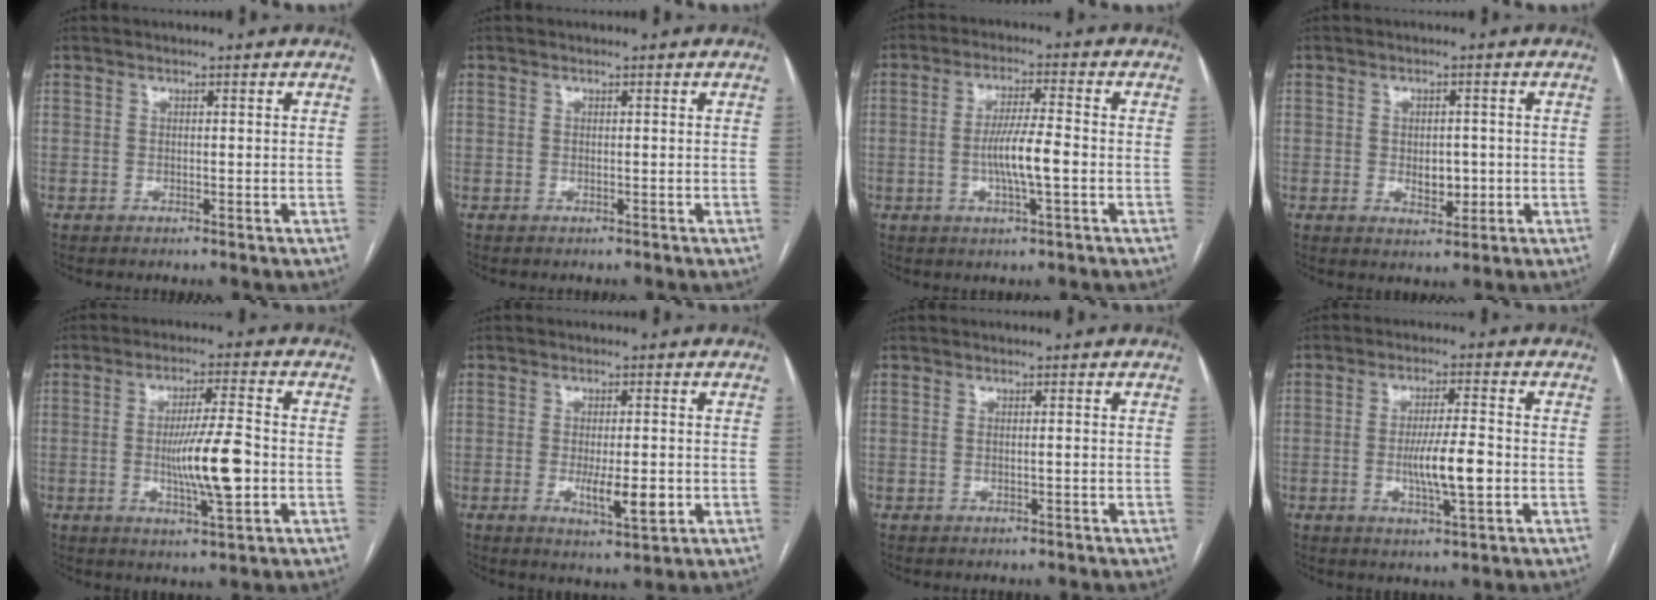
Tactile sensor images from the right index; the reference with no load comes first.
{"total": 0.0}
{"total": 7.1, "force": [-1.4, 0.5, 7.0], "torque": [-0.134, -0.001, -0.028]}
{"total": 3.9, "force": [-0.5, 2.3, 3.2], "torque": [-0.042, -0.001, 0.002]}
{"total": 9.8, "force": [-1.5, 1.0, 9.7], "torque": [-0.170, -0.006, -0.025]}
{"total": 5.9, "force": [-1.3, 1.3, 5.6], "torque": [-0.096, -0.010, -0.015]}
{"total": 0.8, "force": [-0.1, 0.1, 0.8], "torque": [-0.015, 0.000, 0.002]}
{"total": 7.7, "force": [-1.4, 0.9, 7.5], "torque": [-0.135, -0.006, -0.024]}